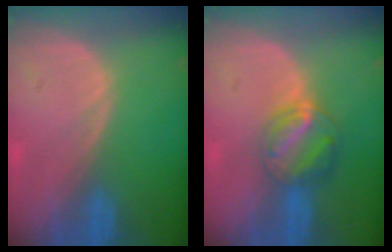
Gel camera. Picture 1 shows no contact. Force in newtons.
{"total": 6.4, "press": 5.7, "slide": 2.9}